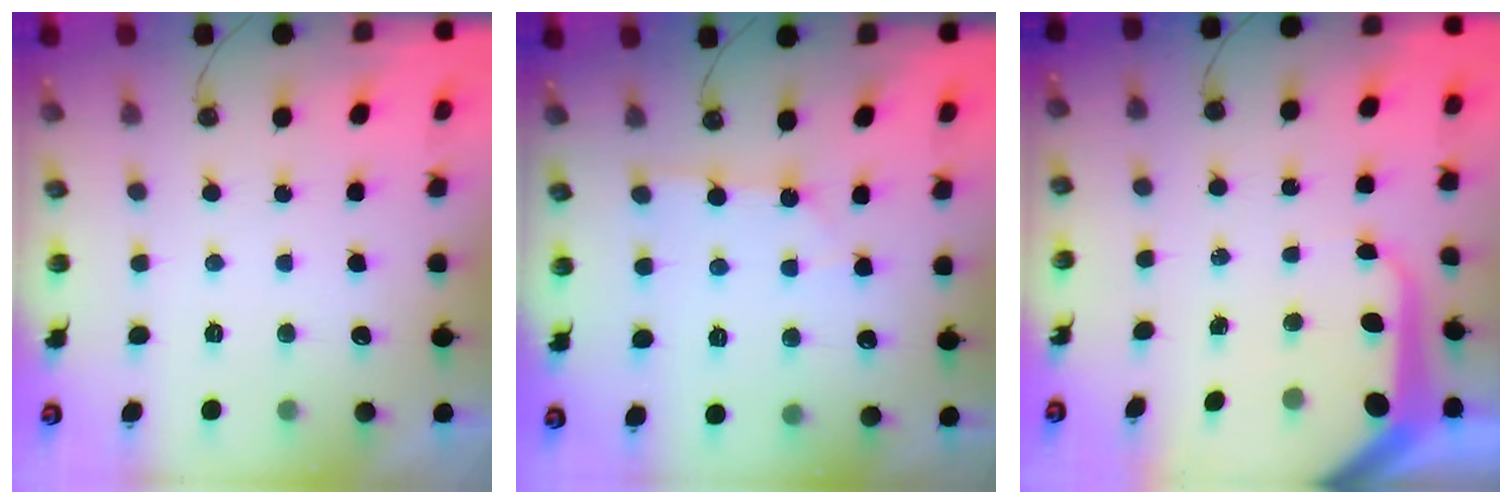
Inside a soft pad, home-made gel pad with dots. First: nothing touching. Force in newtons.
{"total": 1.4, "press": 1.4, "slide": 0.2}
{"total": 10.0, "press": 9.9, "slide": 1.1}